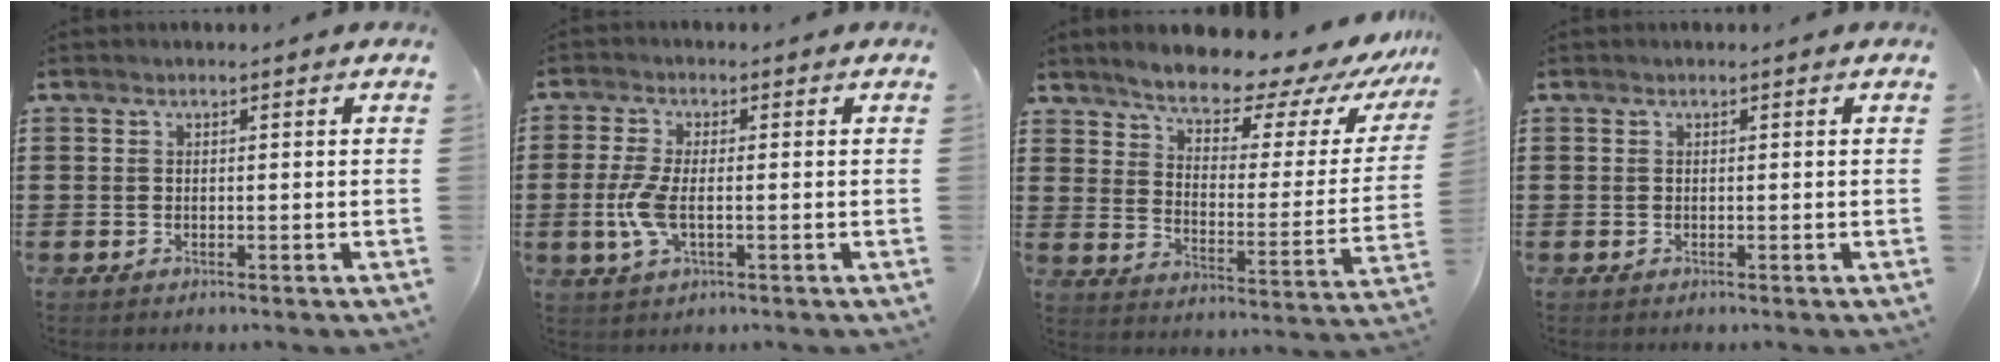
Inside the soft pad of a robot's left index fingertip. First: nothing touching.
{"total": 4.9, "force": [-0.8, 1.8, 4.5], "torque": [-0.113, -0.010, -0.022]}
{"total": 8.9, "force": [8.0, 1.8, 3.4], "torque": [-0.073, -0.062, 0.131]}
{"total": 0.0}